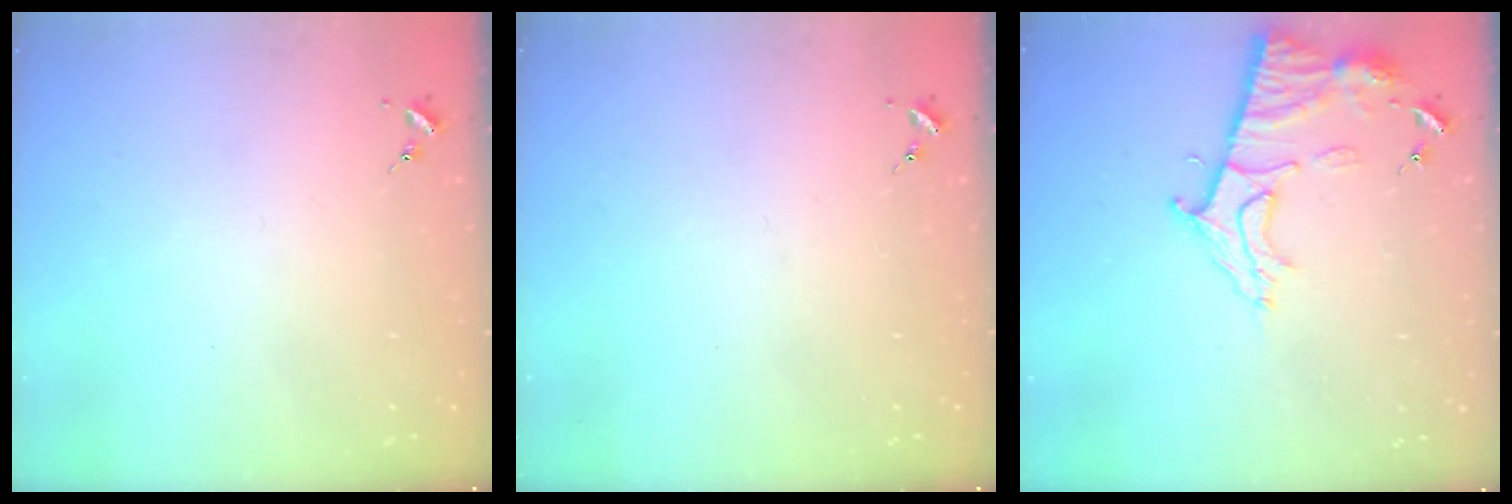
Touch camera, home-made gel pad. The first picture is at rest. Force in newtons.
{"total": 0.0}
{"total": 11.9, "press": 11.8, "slide": 1.0}